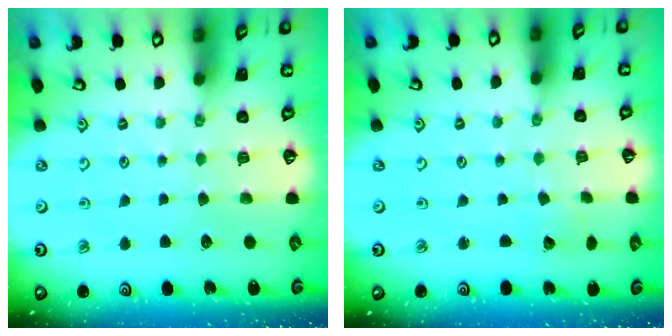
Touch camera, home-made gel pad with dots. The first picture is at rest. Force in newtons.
{"total": 1.4, "press": 1.4, "slide": 0.1}